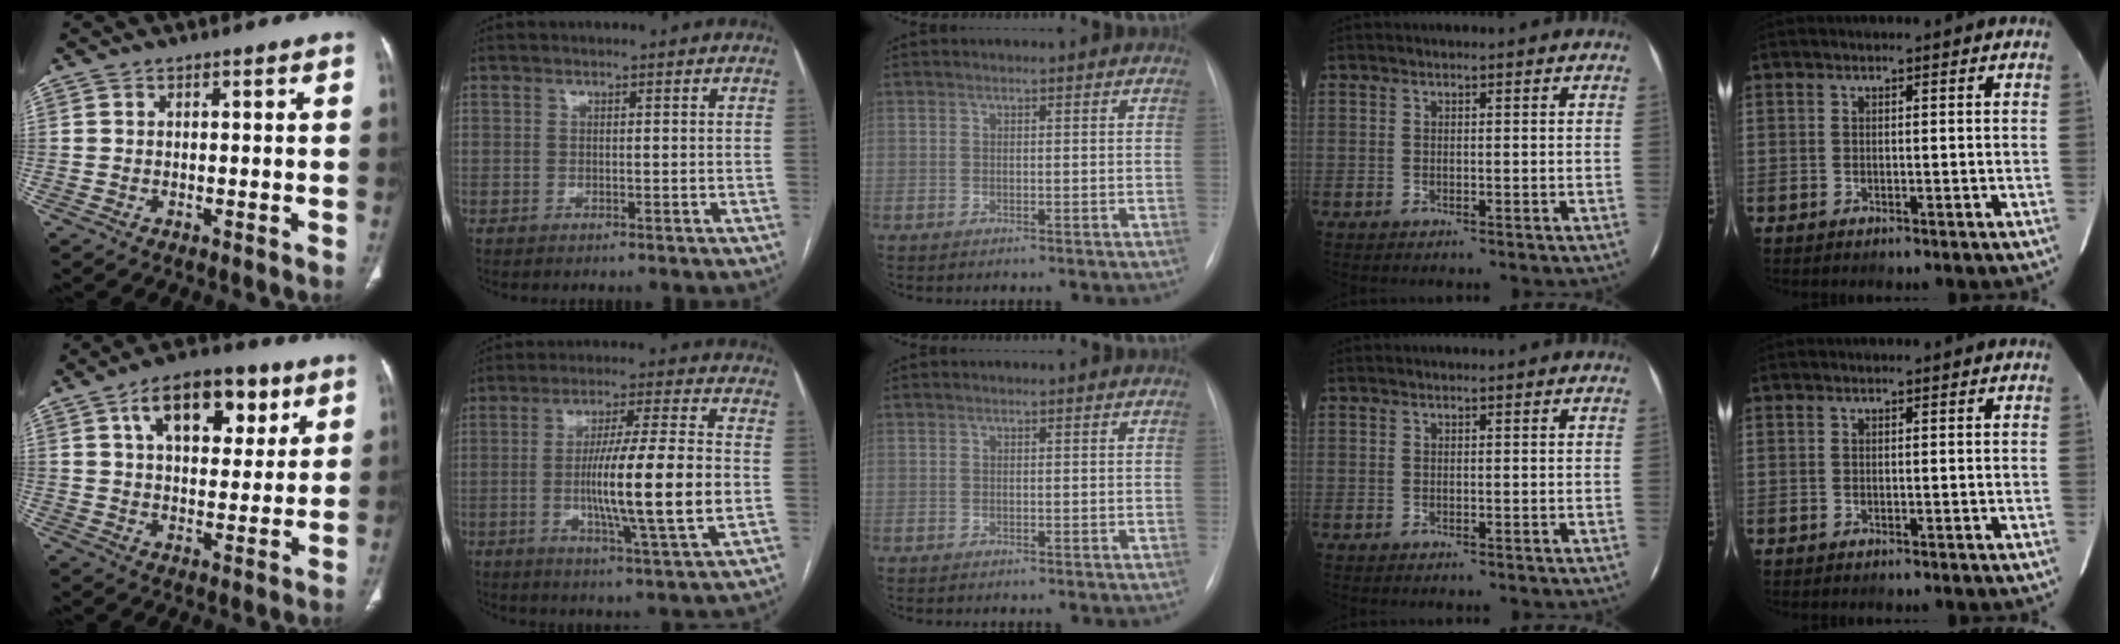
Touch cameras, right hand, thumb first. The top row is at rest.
{"thumb": {"total": 15.4, "force": [6.9, 8.3, 11.0], "torque": [-0.128, -0.011, 0.110]}, "index": {"total": 15.2, "force": [-1.8, 0.1, 15.1], "torque": [-0.259, -0.007, -0.035]}}